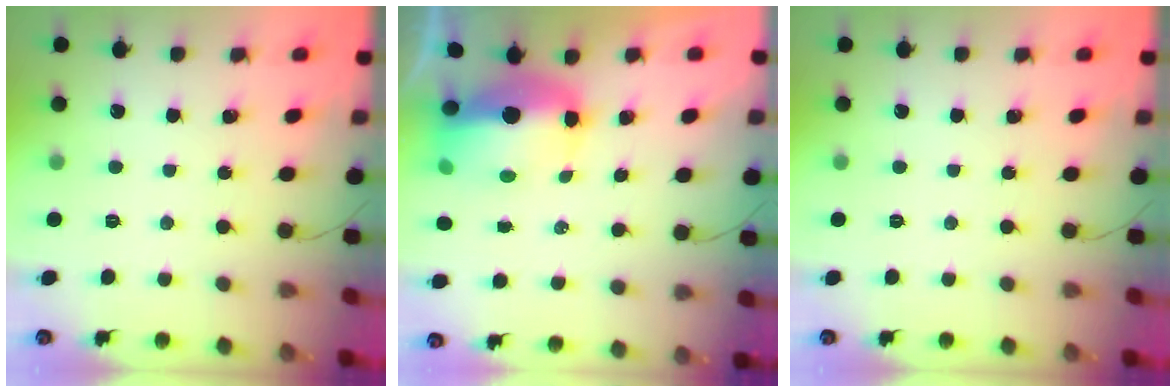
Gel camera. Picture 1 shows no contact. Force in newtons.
{"total": 9.8, "press": 9.6, "slide": 2.1}
{"total": 0.0}